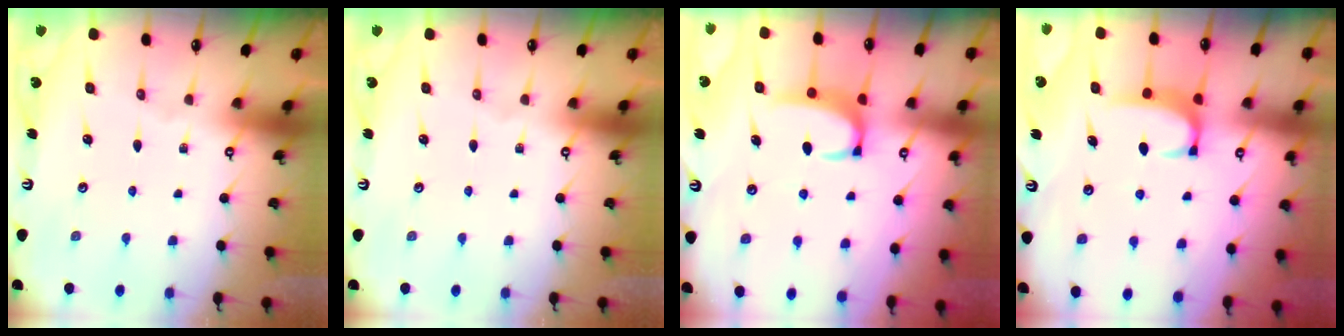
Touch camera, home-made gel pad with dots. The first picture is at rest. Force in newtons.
{"total": 0.0}
{"total": 2.9, "press": 2.9, "slide": 0.4}
{"total": 1.9, "press": 1.8, "slide": 0.5}